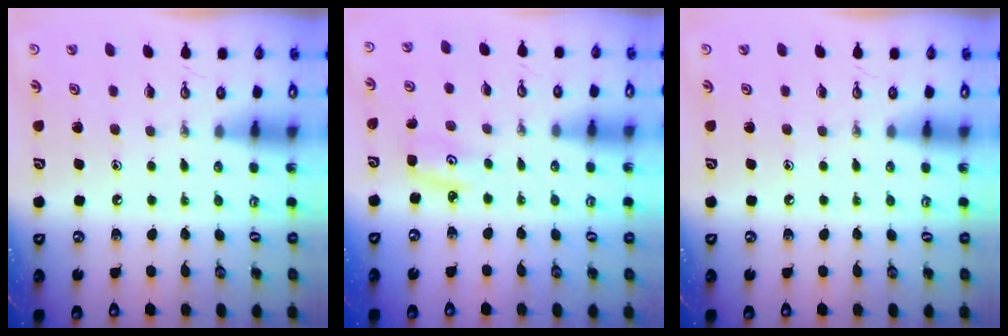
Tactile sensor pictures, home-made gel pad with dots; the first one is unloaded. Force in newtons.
{"total": 2.9, "press": 2.9, "slide": 0.2}
{"total": 0.0}